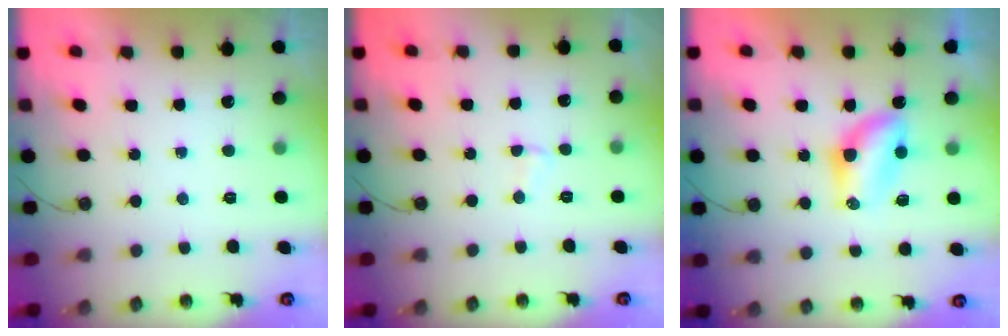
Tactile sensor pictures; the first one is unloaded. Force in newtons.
{"total": 2.6, "press": 2.5, "slide": 0.5}
{"total": 8.2, "press": 7.3, "slide": 3.8}